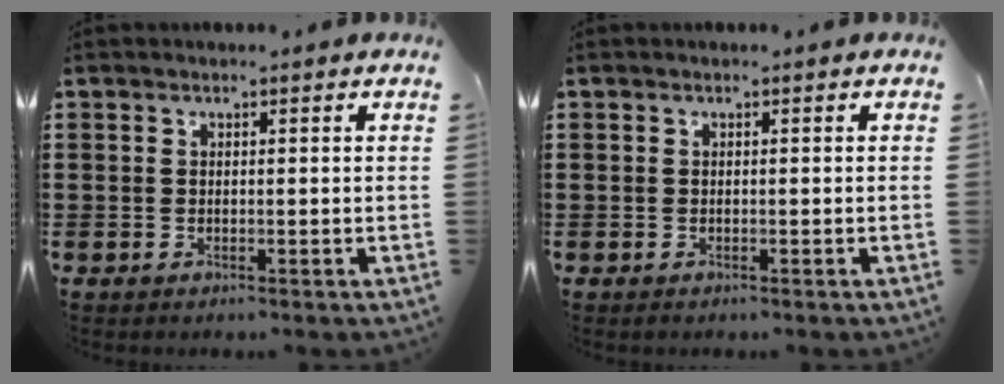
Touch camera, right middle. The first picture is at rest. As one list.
[{"total": 0.0}]